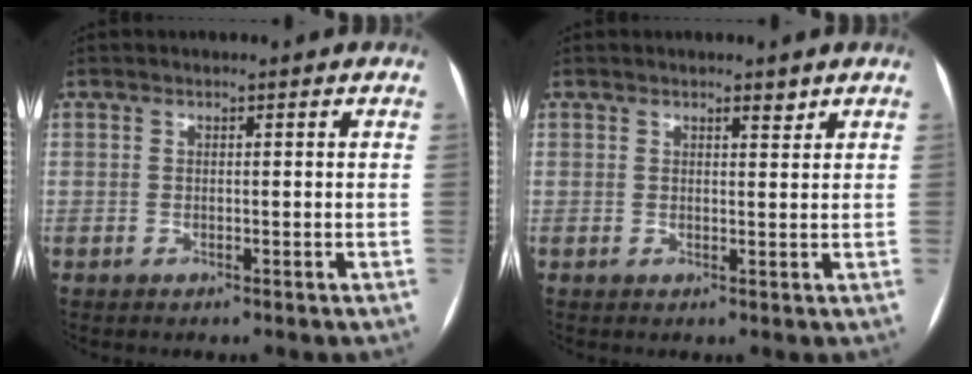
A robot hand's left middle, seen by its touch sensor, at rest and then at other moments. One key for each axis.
{"total": 1.4, "fx": 1.1, "fy": 0.4, "fz": 0.7, "tx": -0.013, "ty": -0.002, "tz": 0.017}